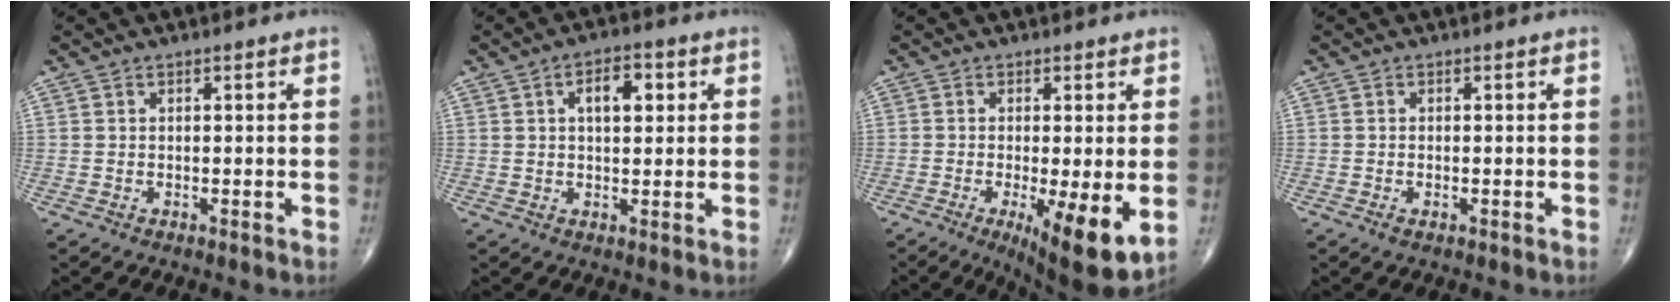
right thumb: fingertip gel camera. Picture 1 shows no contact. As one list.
[{"total": 6.1, "force": [1.7, 3.1, 5.0], "torque": [-0.064, 0.005, 0.023]}, {"total": 11.7, "force": [-2.9, 2.9, 10.9], "torque": [-0.166, -0.028, -0.038]}, {"total": 1.0, "force": [-0.5, 0.4, 0.8], "torque": [-0.016, 0.000, -0.007]}]